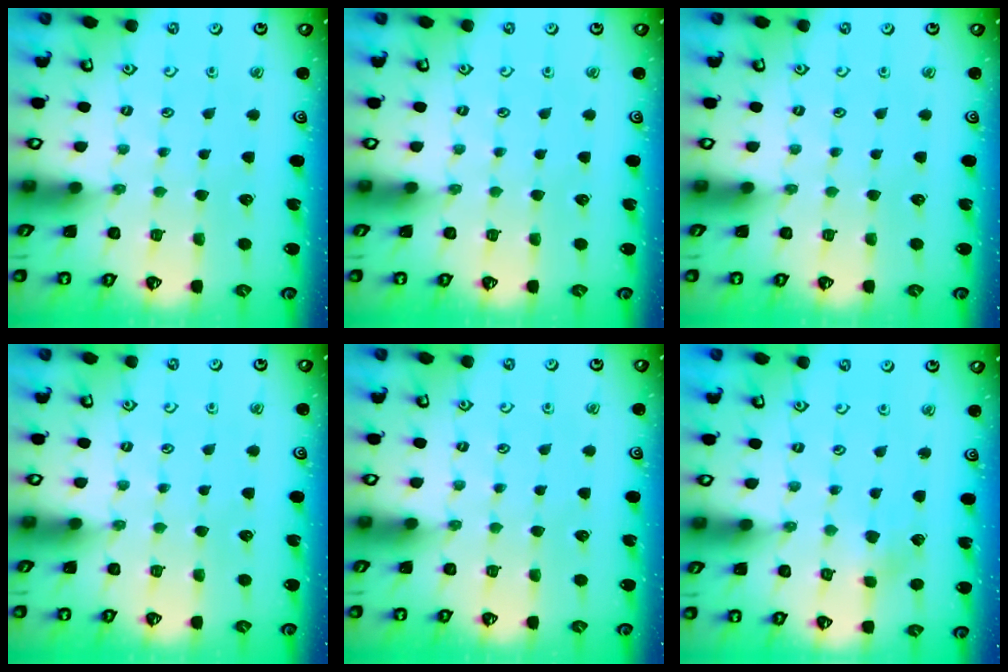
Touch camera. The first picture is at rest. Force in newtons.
{"total": 0.0}
{"total": 0.0}
{"total": 0.0}
{"total": 0.0}
{"total": 2.8, "press": 2.7, "slide": 0.5}